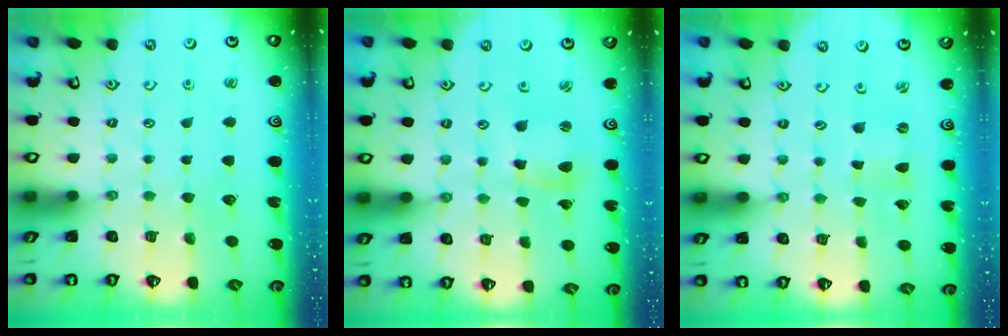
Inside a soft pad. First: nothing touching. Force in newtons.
{"total": 5.4, "press": 5.4, "slide": 0.7}
{"total": 0.0}